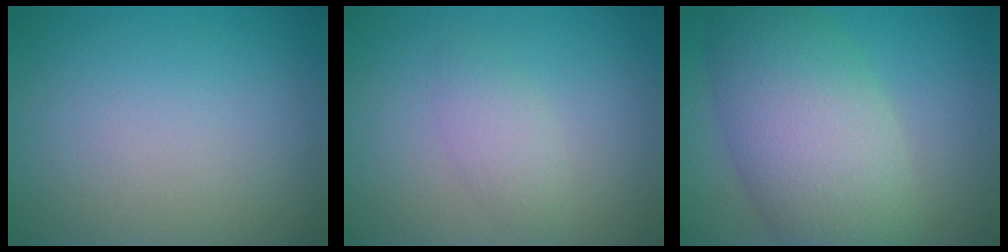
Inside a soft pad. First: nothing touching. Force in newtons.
{"total": 1.7, "press": 1.7, "slide": 0.1}
{"total": 9.6, "press": 9.6, "slide": 0.5}